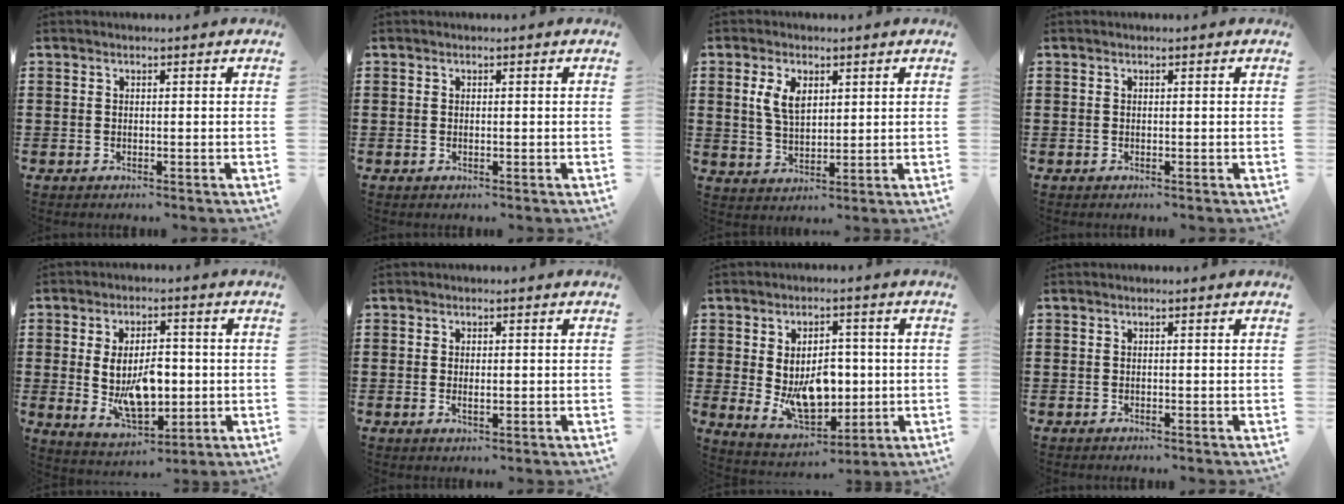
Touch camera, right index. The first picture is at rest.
{"total": 0.0}
{"total": 4.9, "force": [1.7, 2.8, 3.6], "torque": [-0.081, 0.010, 0.030]}
{"total": 0.0}
{"total": 9.0, "force": [-0.4, 4.8, 7.6], "torque": [-0.132, -0.001, -0.013]}
{"total": 1.5, "force": [0.0, 0.6, 1.3], "torque": [-0.024, 0.005, -0.001]}
{"total": 9.1, "force": [-0.4, 5.8, 7.0], "torque": [-0.115, -0.001, -0.010]}
{"total": 0.0}